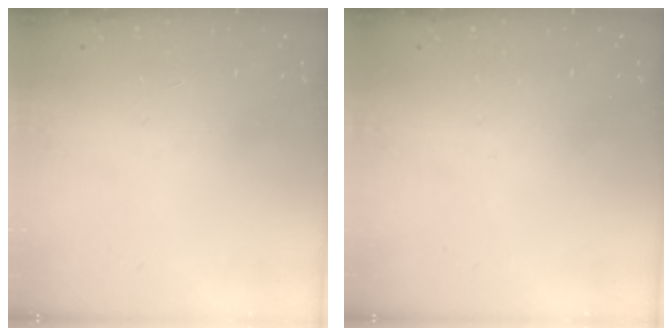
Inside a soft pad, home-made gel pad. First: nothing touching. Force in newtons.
{"total": 0.0}